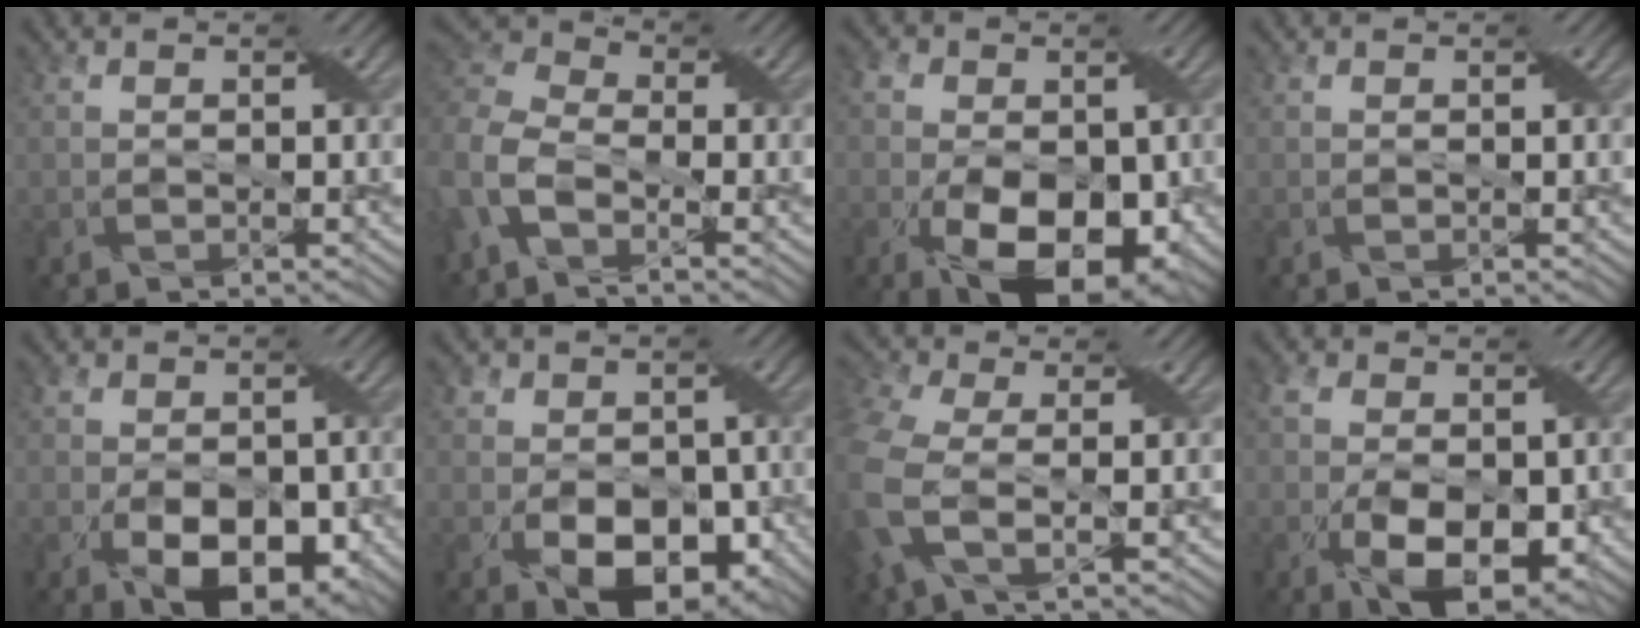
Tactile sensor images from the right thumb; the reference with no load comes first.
{"total": 7.8, "force": [-3.4, 4.7, 5.2], "torque": [-0.135, -0.006, -0.087]}
{"total": 13.5, "force": [-3.6, 8.4, 10.0], "torque": [-0.174, -0.029, -0.049]}
{"total": 0.0}
{"total": 10.1, "force": [-3.6, 6.1, 7.2], "torque": [-0.122, -0.027, -0.050]}
{"total": 10.8, "force": [-3.2, 7.5, 7.1], "torque": [-0.088, -0.029, -0.048]}
{"total": 9.8, "force": [-1.5, 5.4, 8.0], "torque": [-0.255, -0.006, -0.035]}
{"total": 10.1, "force": [-2.3, 5.9, 7.8], "torque": [-0.163, -0.021, -0.040]}